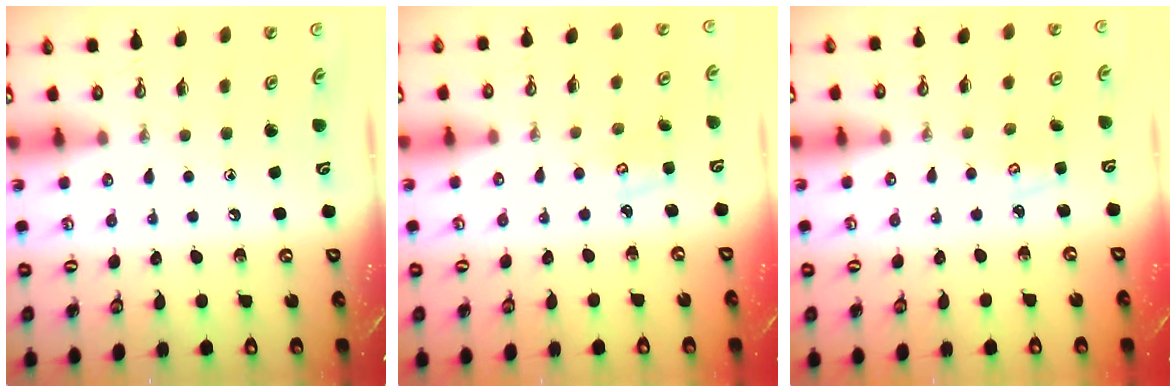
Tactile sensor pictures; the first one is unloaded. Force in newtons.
{"total": 2.7, "press": 2.7, "slide": 0.3}
{"total": 3.0, "press": 3.0, "slide": 0.3}